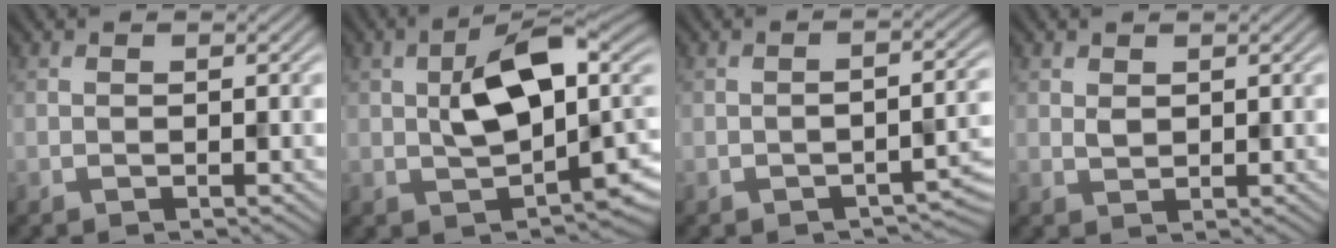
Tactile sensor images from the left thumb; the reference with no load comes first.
{"total": 10.1, "force": [1.4, 5.2, 8.5], "torque": [-0.145, 0.001, 0.030]}
{"total": 3.2, "force": [-2.0, 1.0, 2.3], "torque": [-0.032, 0.005, -0.027]}
{"total": 1.1, "force": [0.8, 0.6, 0.3], "torque": [-0.011, -0.001, 0.018]}